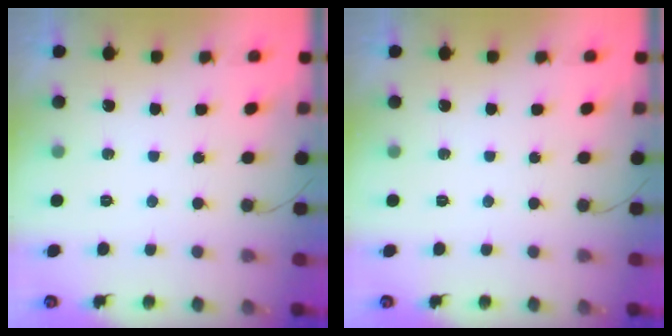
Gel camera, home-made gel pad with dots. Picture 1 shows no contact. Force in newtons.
{"total": 0.0}